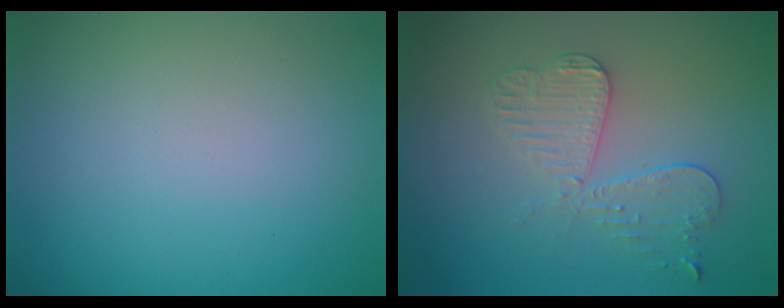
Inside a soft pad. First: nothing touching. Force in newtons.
{"total": 3.7, "press": 3.3, "slide": 1.8}